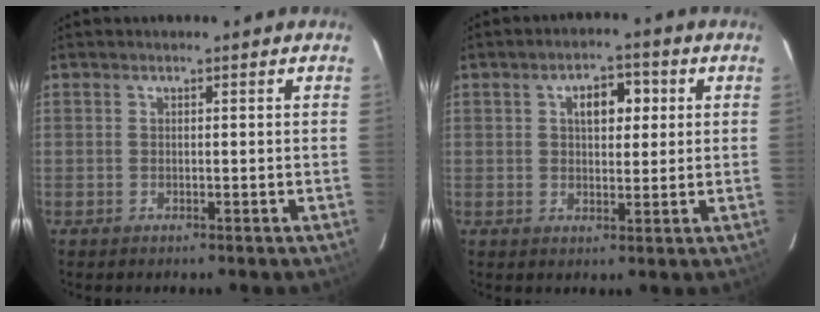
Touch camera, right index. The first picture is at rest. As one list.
[{"total": 5.5, "force": [1.6, 2.7, 4.6], "torque": [-0.072, 0.016, 0.026]}]